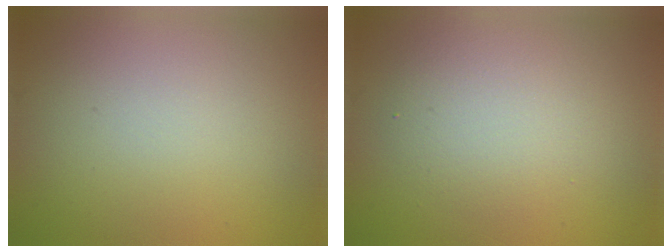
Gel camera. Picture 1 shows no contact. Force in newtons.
{"total": 3.4, "press": 3.4, "slide": 0.4}